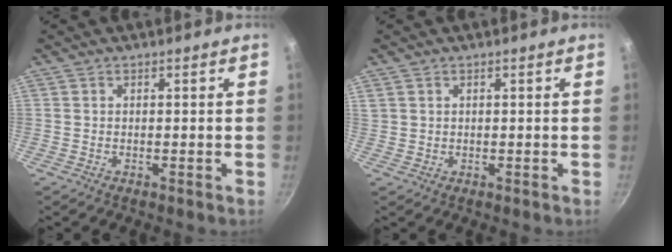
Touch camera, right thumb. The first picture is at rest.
{"total": 1.0, "force": [0.5, 0.8, 0.2], "torque": [0.002, 0.006, 0.012]}